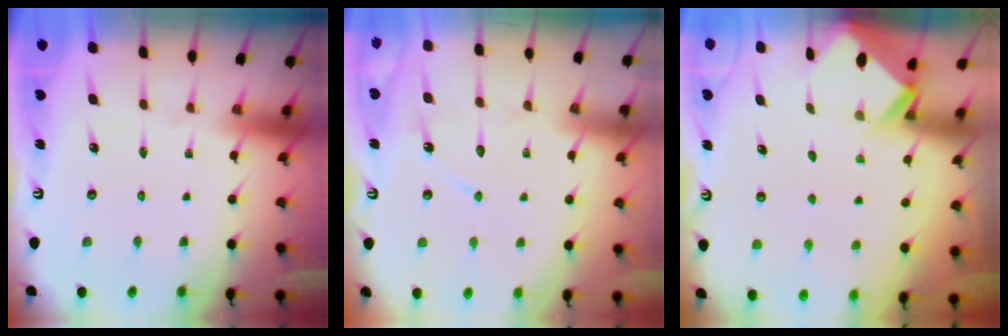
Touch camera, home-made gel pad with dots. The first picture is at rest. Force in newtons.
{"total": 8.2, "press": 8.1, "slide": 0.7}
{"total": 2.6, "press": 2.6, "slide": 0.2}